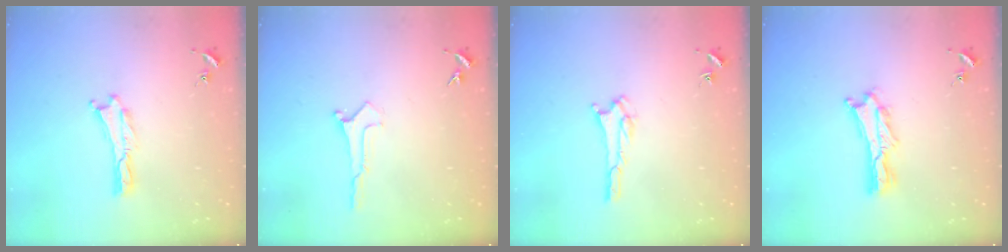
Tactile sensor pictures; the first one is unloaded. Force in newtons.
{"total": 0.0}
{"total": 1.8, "press": 1.8, "slide": 0.2}
{"total": 2.1, "press": 2.1, "slide": 0.3}